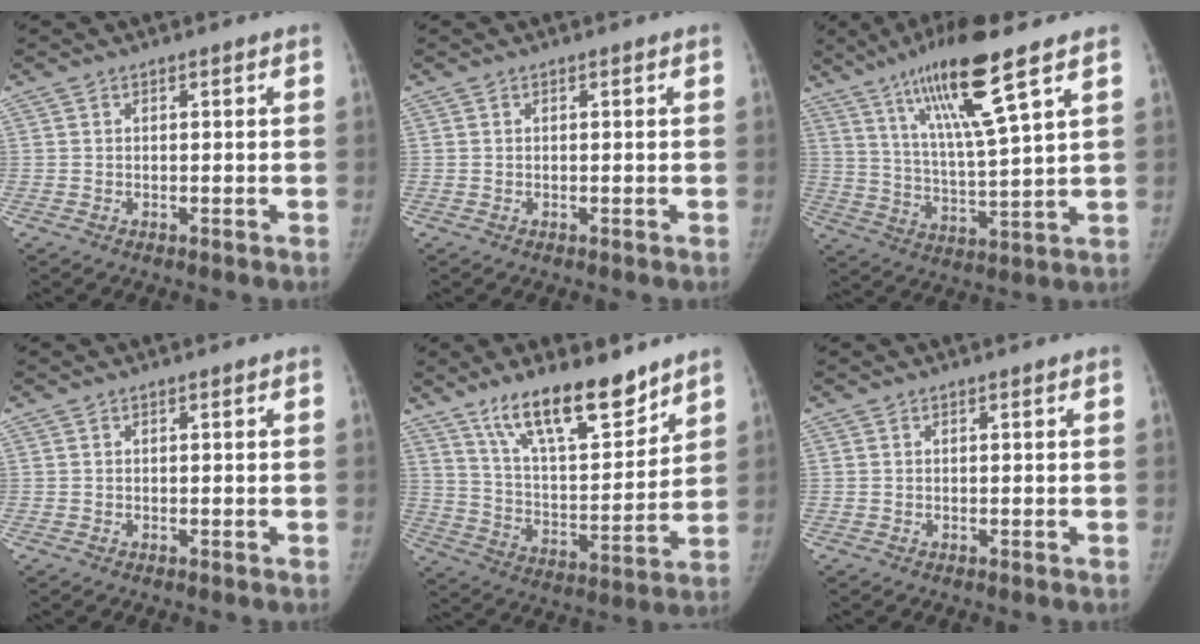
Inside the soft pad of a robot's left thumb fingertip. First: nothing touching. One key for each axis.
{"total": 0.0}
{"total": 16.1, "fx": 9.3, "fy": 1.6, "fz": 13.0, "tx": -0.234, "ty": -0.042, "tz": 0.172}
{"total": 0.0}
{"total": 17.8, "fx": 12.9, "fy": 5.7, "fz": 10.9, "tx": -0.144, "ty": -0.083, "tz": 0.228}
{"total": 0.0}